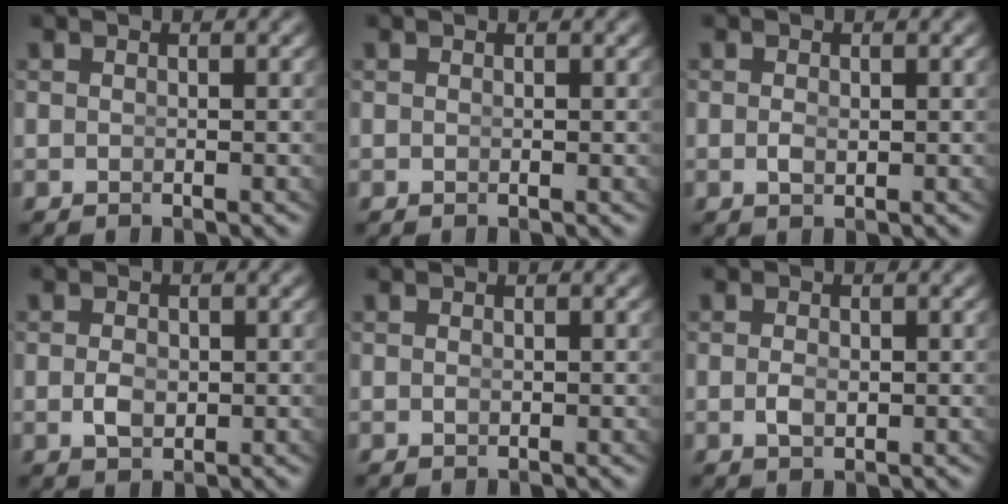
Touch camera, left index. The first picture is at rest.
{"total": 0.0}
{"total": 0.6, "force": [-0.2, 0.1, 0.6], "torque": [-0.016, -0.013, 0.005]}
{"total": 1.3, "force": [-0.4, 0.7, 1.1], "torque": [-0.020, -0.013, 0.003]}
{"total": 0.0}
{"total": 1.0, "force": [-0.5, 0.3, 0.9], "torque": [-0.022, -0.014, 0.002]}